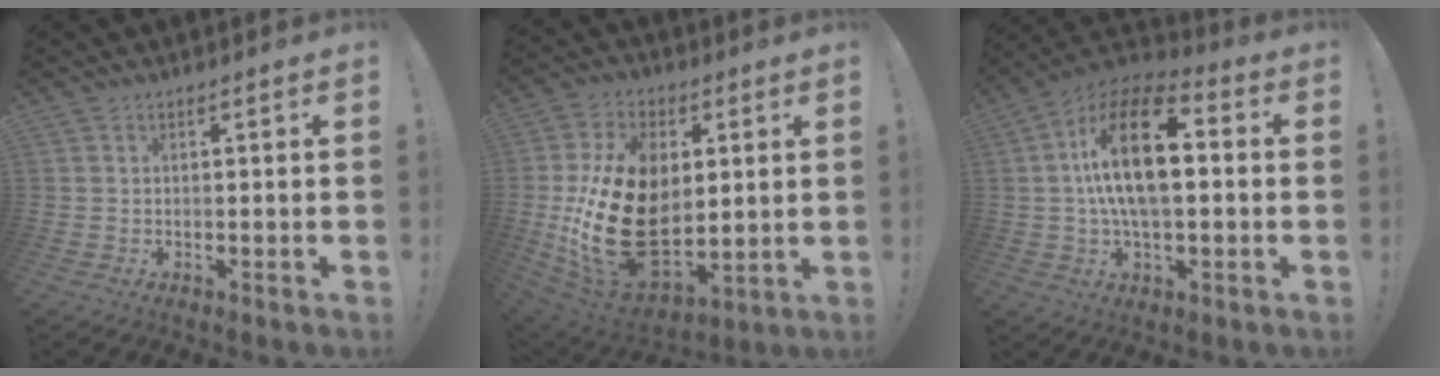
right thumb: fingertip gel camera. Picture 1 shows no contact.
{"total": 27.9, "force": [0.7, 18.5, 20.9], "torque": [-0.409, -0.012, 0.032]}
{"total": 20.0, "force": [1.7, 10.1, 17.2], "torque": [-0.296, 0.006, 0.023]}